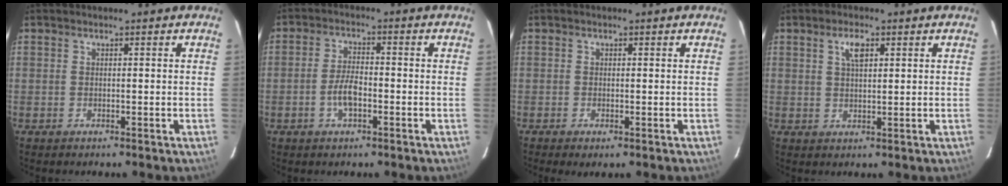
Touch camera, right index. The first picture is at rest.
{"total": 4.8, "force": [-1.9, 2.0, 3.9], "torque": [-0.083, 0.004, -0.035]}
{"total": 1.1, "force": [-0.4, 0.5, 0.9], "torque": [-0.021, -0.004, -0.007]}
{"total": 3.5, "force": [1.6, 1.5, 2.8], "torque": [-0.050, 0.006, 0.029]}